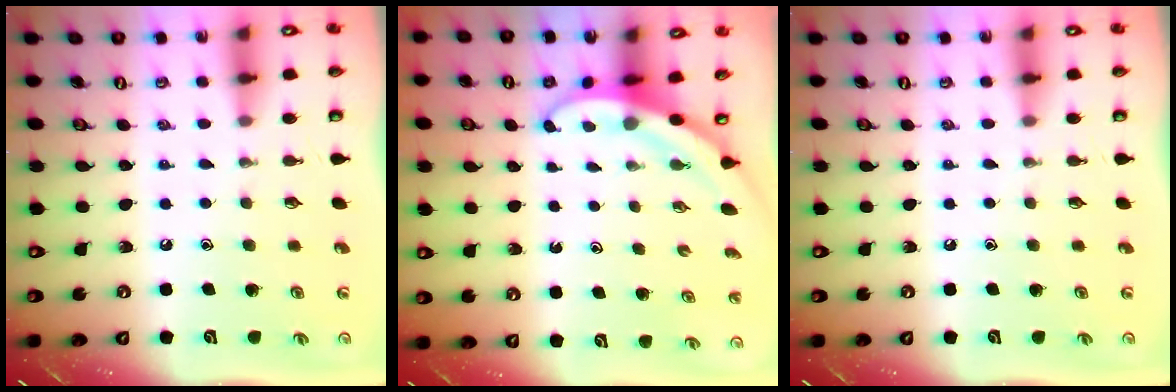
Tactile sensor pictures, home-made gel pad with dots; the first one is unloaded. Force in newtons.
{"total": 3.1, "press": 3.1, "slide": 0.1}
{"total": 0.0}